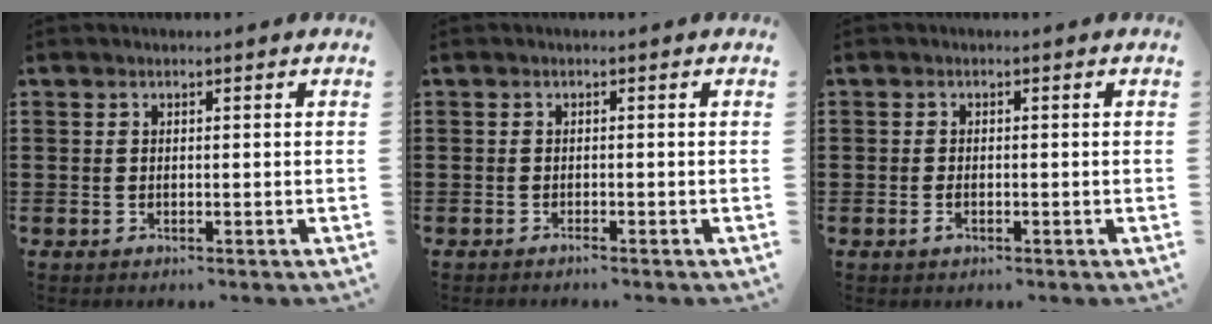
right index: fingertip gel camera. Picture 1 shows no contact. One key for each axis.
{"total": 0.5, "fx": -0.4, "fy": -0.3, "fz": 0.2, "tx": -0.005, "ty": -0.004, "tz": -0.007}
{"total": 1.1, "fx": -0.6, "fy": 0.5, "fz": 0.8, "tx": -0.018, "ty": -0.005, "tz": -0.010}